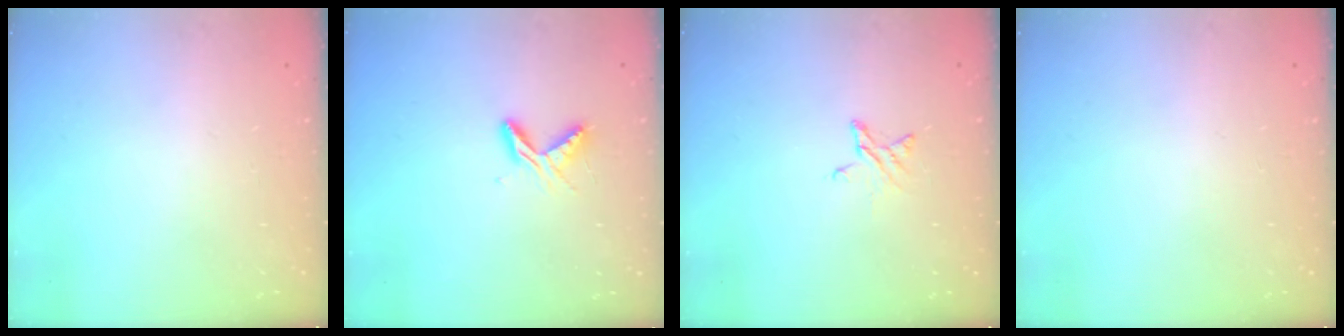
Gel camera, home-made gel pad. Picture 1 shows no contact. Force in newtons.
{"total": 5.4, "press": 5.4, "slide": 0.5}
{"total": 2.9, "press": 2.9, "slide": 0.3}
{"total": 0.0}